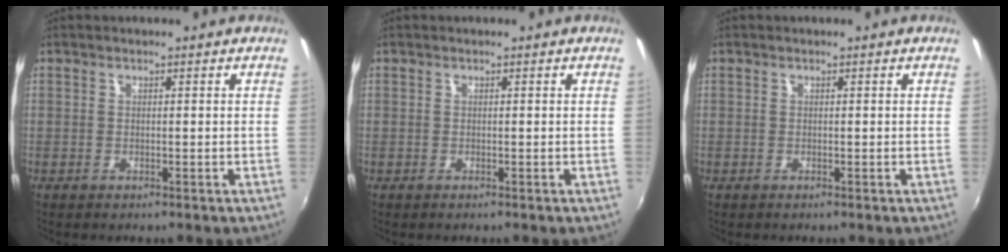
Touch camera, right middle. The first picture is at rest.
{"total": 0.0}
{"total": 0.0}